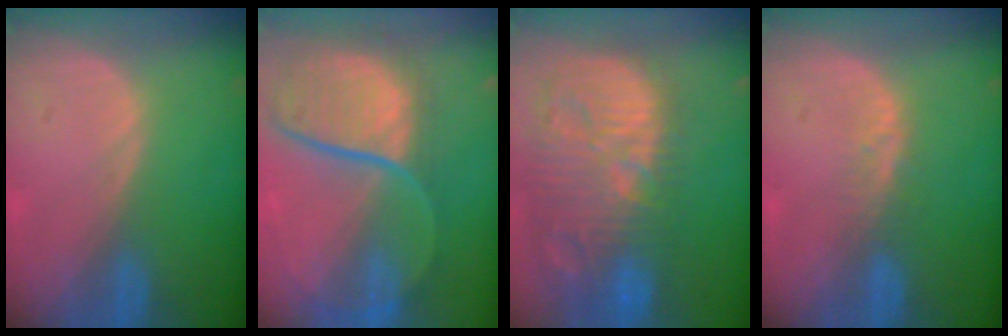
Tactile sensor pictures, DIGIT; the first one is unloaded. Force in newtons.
{"total": 12.1, "press": 10.0, "slide": 6.8}
{"total": 14.8, "press": 12.8, "slide": 7.3}
{"total": 2.1, "press": 2.1, "slide": 0.2}